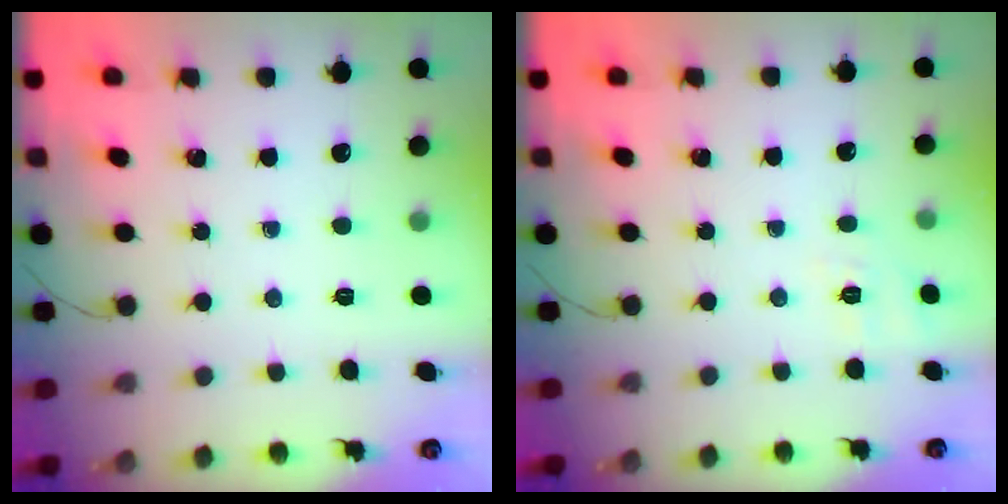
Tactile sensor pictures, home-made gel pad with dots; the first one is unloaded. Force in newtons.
{"total": 7.5, "press": 7.2, "slide": 2.2}